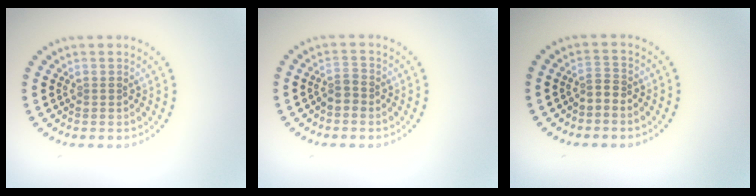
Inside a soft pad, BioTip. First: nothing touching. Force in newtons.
{"total": 1.6, "press": 1.3, "slide": 1.0}
{"total": 1.2, "press": 0.7, "slide": 1.0}